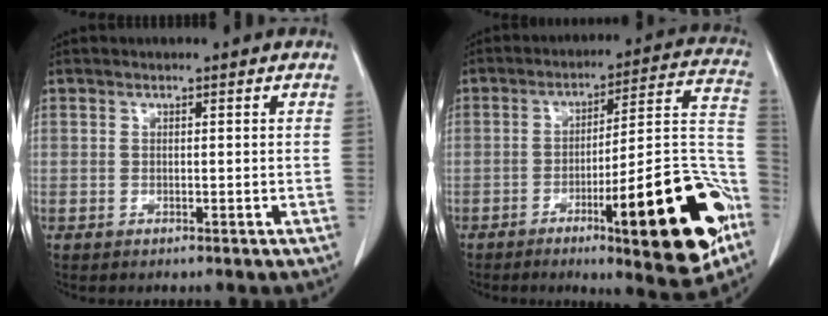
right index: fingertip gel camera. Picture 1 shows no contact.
{"total": 22.1, "force": [-9.4, 3.3, 19.7], "torque": [-0.198, 0.016, -0.126]}